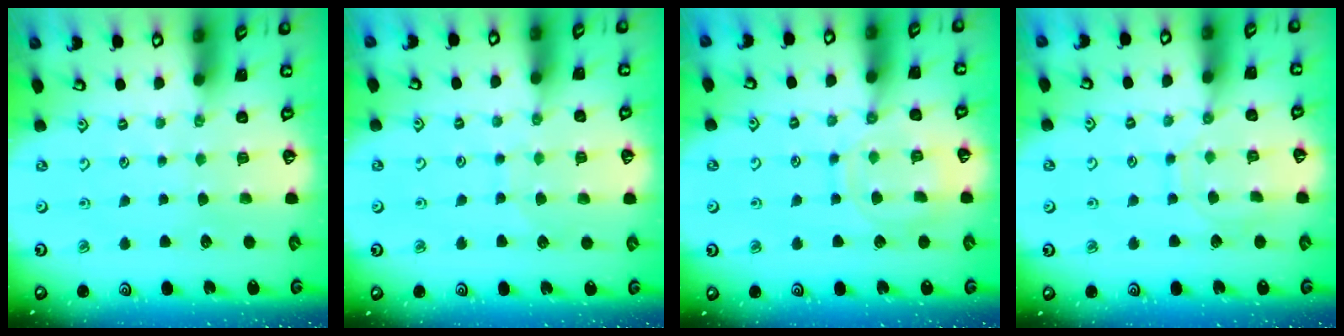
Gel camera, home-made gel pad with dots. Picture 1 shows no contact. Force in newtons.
{"total": 6.2, "press": 6.2, "slide": 0.5}
{"total": 11.5, "press": 11.4, "slide": 1.0}
{"total": 9.2, "press": 9.2, "slide": 0.7}